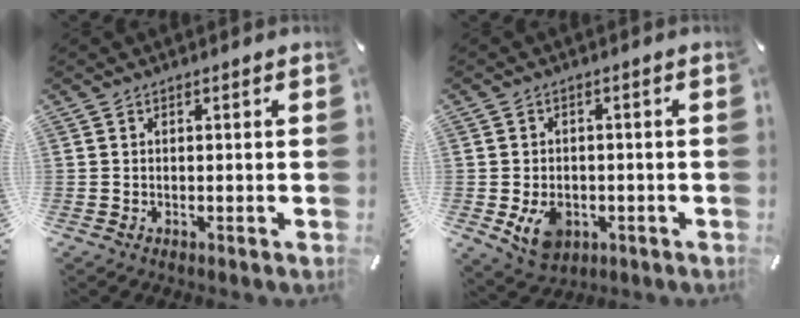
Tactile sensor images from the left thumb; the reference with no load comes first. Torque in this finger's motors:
{"motor_torque": [0.12, 0.52, 0.06, 0.06, 0.08]}